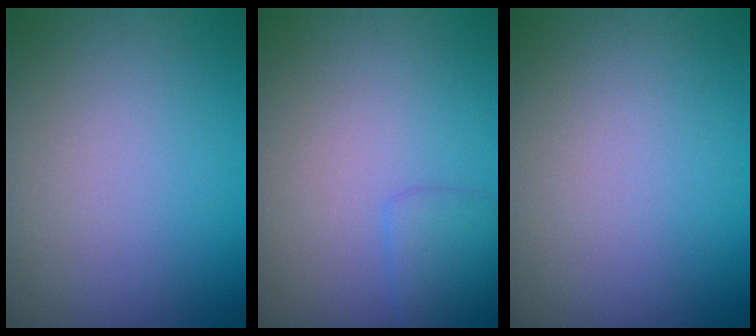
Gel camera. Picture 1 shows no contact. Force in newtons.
{"total": 1.6, "press": 1.6, "slide": 0.0}
{"total": 0.0}